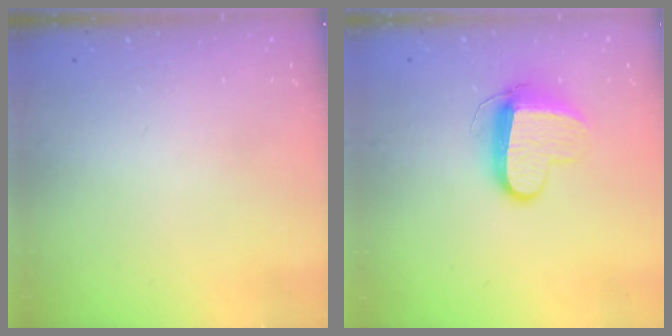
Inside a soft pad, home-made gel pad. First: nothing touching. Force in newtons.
{"total": 10.5, "press": 10.5, "slide": 0.8}